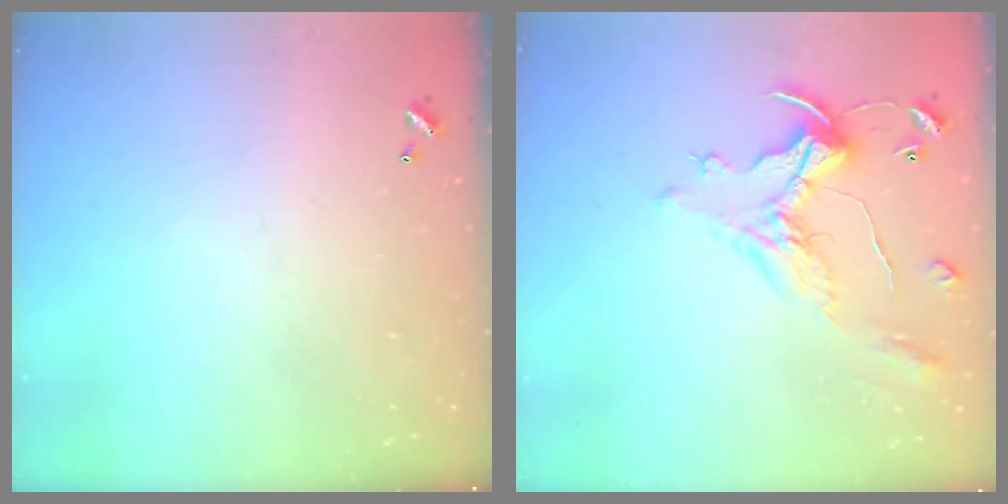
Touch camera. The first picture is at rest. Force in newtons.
{"total": 1.8, "press": 1.5, "slide": 1.1}